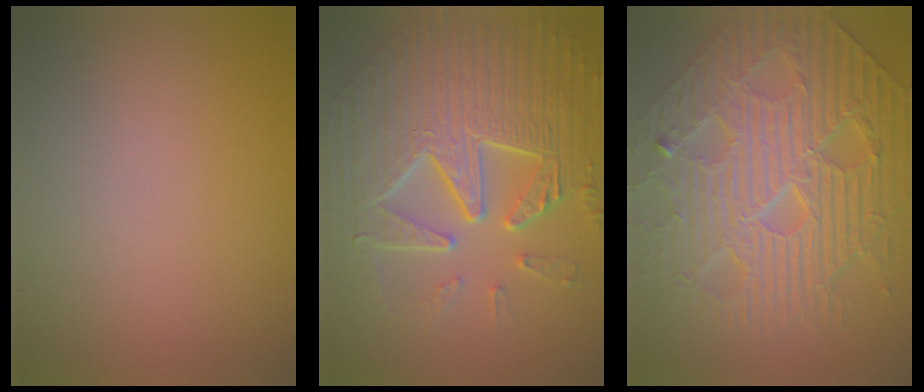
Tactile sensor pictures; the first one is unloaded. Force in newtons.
{"total": 10.0, "press": 6.8, "slide": 7.3}
{"total": 10.8, "press": 7.4, "slide": 7.9}